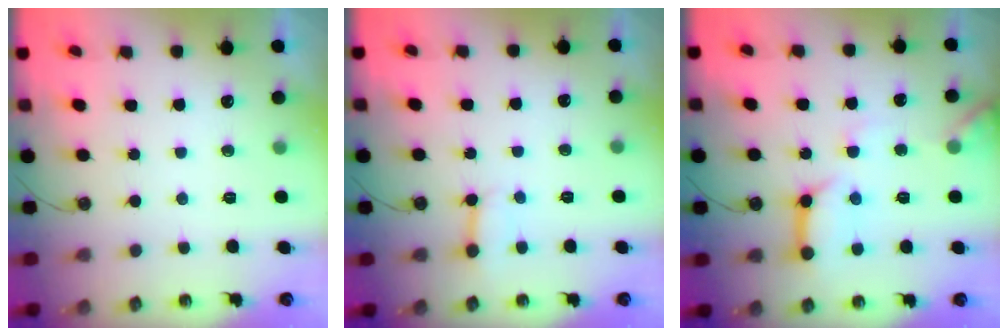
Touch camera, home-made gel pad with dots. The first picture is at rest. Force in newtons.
{"total": 3.5, "press": 3.5, "slide": 0.5}
{"total": 12.2, "press": 12.1, "slide": 1.3}